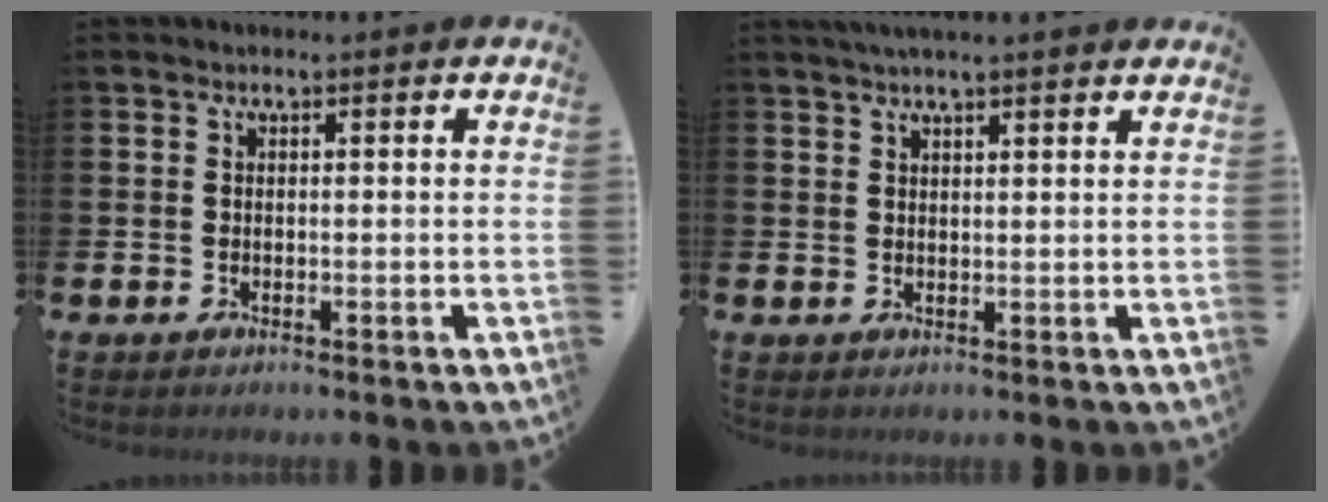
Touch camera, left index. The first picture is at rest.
{"total": 2.8, "force": [2.6, -0.1, 1.0], "torque": [-0.023, -0.003, 0.048]}